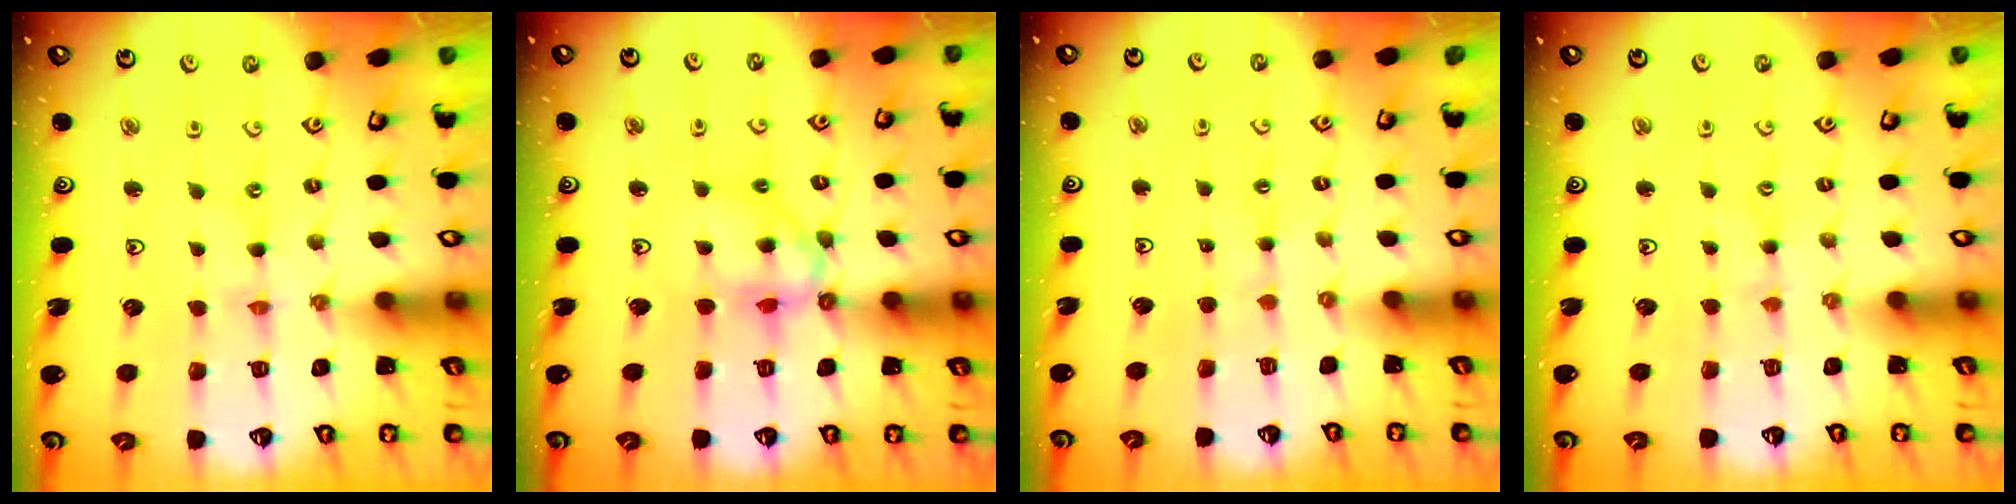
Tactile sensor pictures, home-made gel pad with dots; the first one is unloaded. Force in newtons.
{"total": 11.7, "press": 11.7, "slide": 1.0}
{"total": 1.4, "press": 1.4, "slide": 0.3}
{"total": 0.9, "press": 0.9, "slide": 0.1}